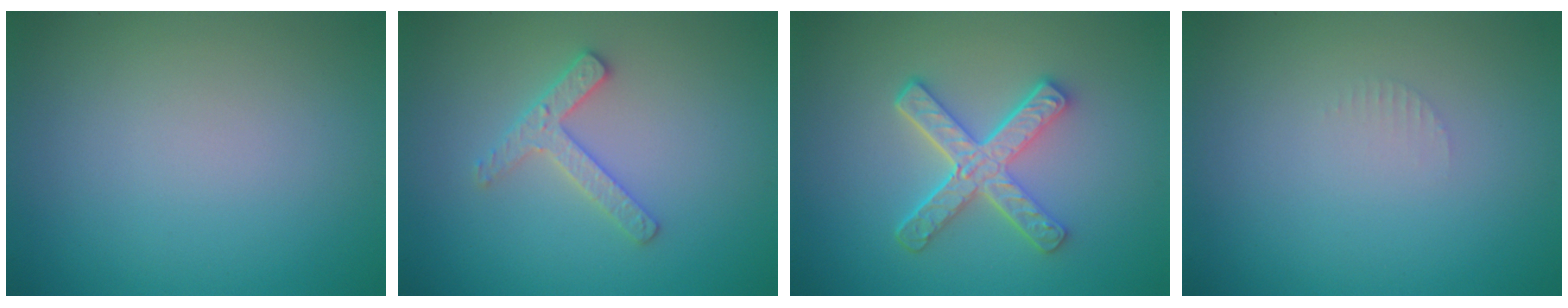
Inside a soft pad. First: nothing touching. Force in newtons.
{"total": 2.4, "press": 2.4, "slide": 0.4}
{"total": 4.9, "press": 3.6, "slide": 3.3}
{"total": 0.7, "press": 0.6, "slide": 0.1}